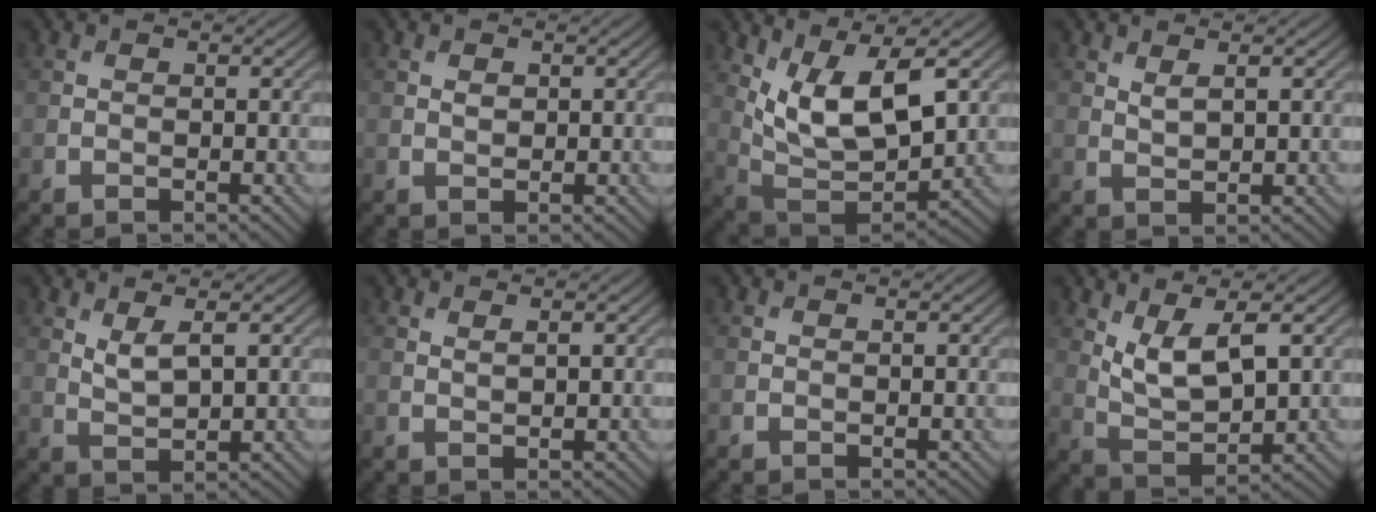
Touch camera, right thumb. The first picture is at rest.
{"total": 0.8, "force": [0.3, 0.6, 0.5], "torque": [-0.011, -0.002, 0.006]}
{"total": 12.2, "force": [4.6, 5.5, 9.8], "torque": [-0.206, -0.002, 0.091]}
{"total": 1.6, "force": [1.1, 0.4, 1.2], "torque": [-0.029, -0.004, 0.024]}
{"total": 3.2, "force": [1.6, 1.1, 2.6], "torque": [-0.062, -0.004, 0.035]}
{"total": 0.8, "force": [0.6, 0.0, 0.5], "torque": [-0.011, 0.000, 0.011]}
{"total": 0.0}
{"total": 7.0, "force": [2.8, 2.9, 5.8], "torque": [-0.121, -0.004, 0.060]}